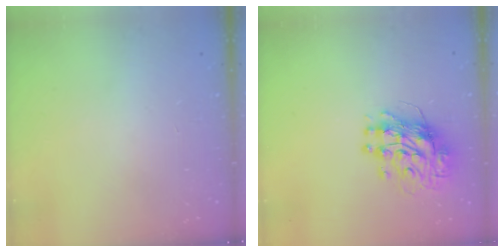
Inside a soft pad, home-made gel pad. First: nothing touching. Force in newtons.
{"total": 11.6, "press": 11.6, "slide": 1.2}